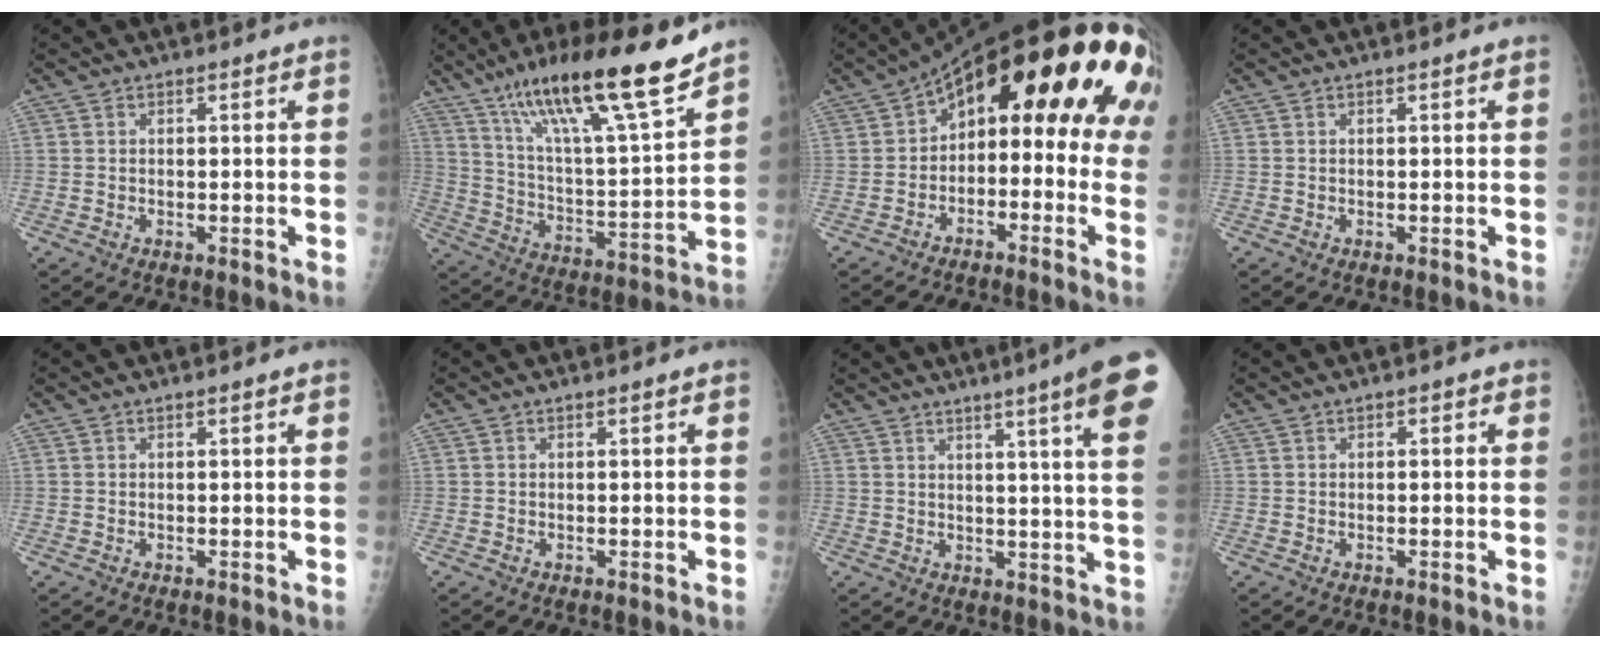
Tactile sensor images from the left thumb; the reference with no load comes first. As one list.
[{"total": 22.1, "force": [15.7, 2.8, 15.2], "torque": [-0.235, -0.068, 0.272]}, {"total": 23.3, "force": [4.4, 11.6, 19.7], "torque": [-0.241, 0.053, 0.051]}, {"total": 0.0}, {"total": 0.0}, {"total": 0.0}, {"total": 14.6, "force": [8.2, 0.0, 12.0], "torque": [-0.149, -0.027, 0.085]}, {"total": 0.9, "force": [0.1, 0.5, 0.7], "torque": [-0.004, 0.003, -0.003]}]